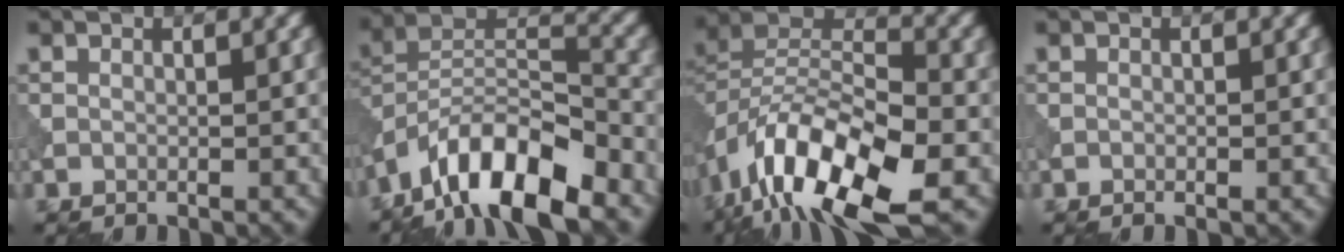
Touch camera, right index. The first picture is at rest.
{"total": 11.1, "force": [-7.7, 3.7, 7.1], "torque": [-0.115, 0.012, -0.158]}
{"total": 13.4, "force": [-7.5, 5.2, 9.8], "torque": [-0.172, -0.002, -0.145]}
{"total": 0.0}